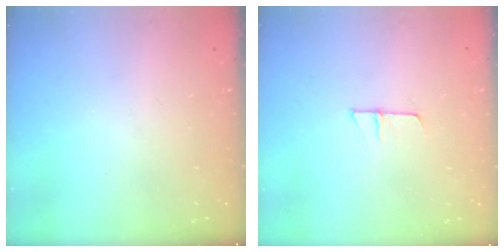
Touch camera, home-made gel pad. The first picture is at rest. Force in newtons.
{"total": 5.7, "press": 5.6, "slide": 0.6}